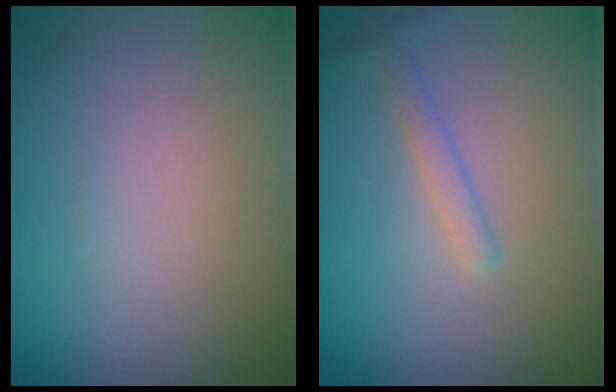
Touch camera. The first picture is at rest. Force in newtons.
{"total": 1.5, "press": 1.5, "slide": 0.1}